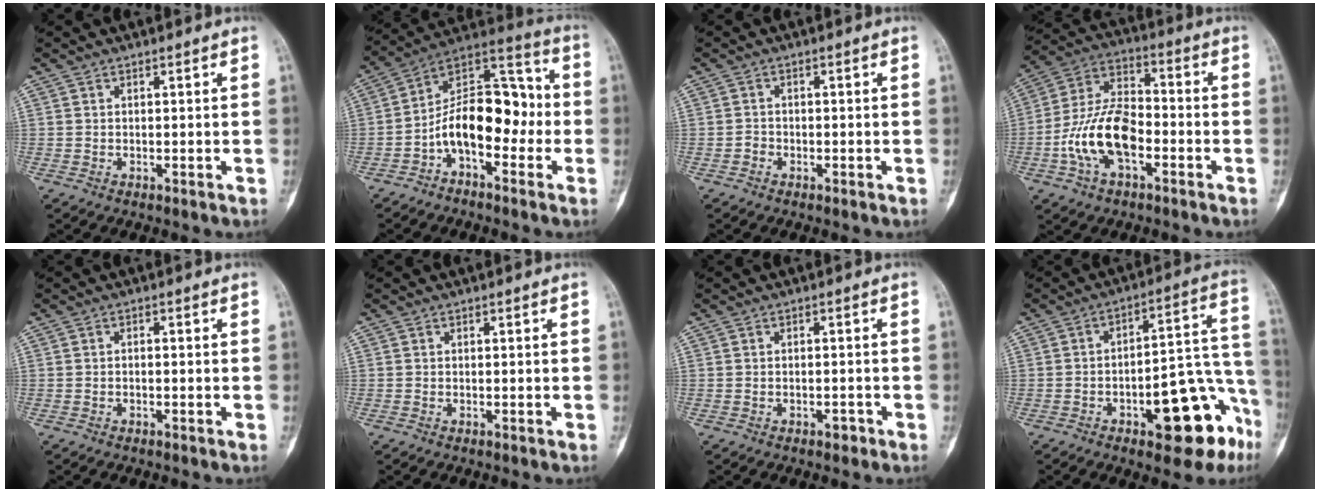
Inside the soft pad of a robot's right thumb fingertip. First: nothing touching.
{"total": 15.3, "force": [-3.6, 8.5, 12.2], "torque": [-0.175, 0.076, -0.070]}
{"total": 1.2, "force": [-0.7, 0.9, 0.2], "torque": [0.003, 0.006, -0.018]}
{"total": 14.2, "force": [-4.3, 7.7, 11.1], "torque": [-0.209, 0.043, -0.083]}
{"total": 0.6, "force": [-0.3, 0.3, 0.4], "torque": [-0.004, 0.008, -0.008]}
{"total": 0.0}
{"total": 1.4, "force": [-0.9, 0.8, 0.7], "torque": [-0.008, 0.008, -0.013]}
{"total": 18.6, "force": [-8.7, 7.1, 14.8], "torque": [-0.124, 0.081, -0.106]}